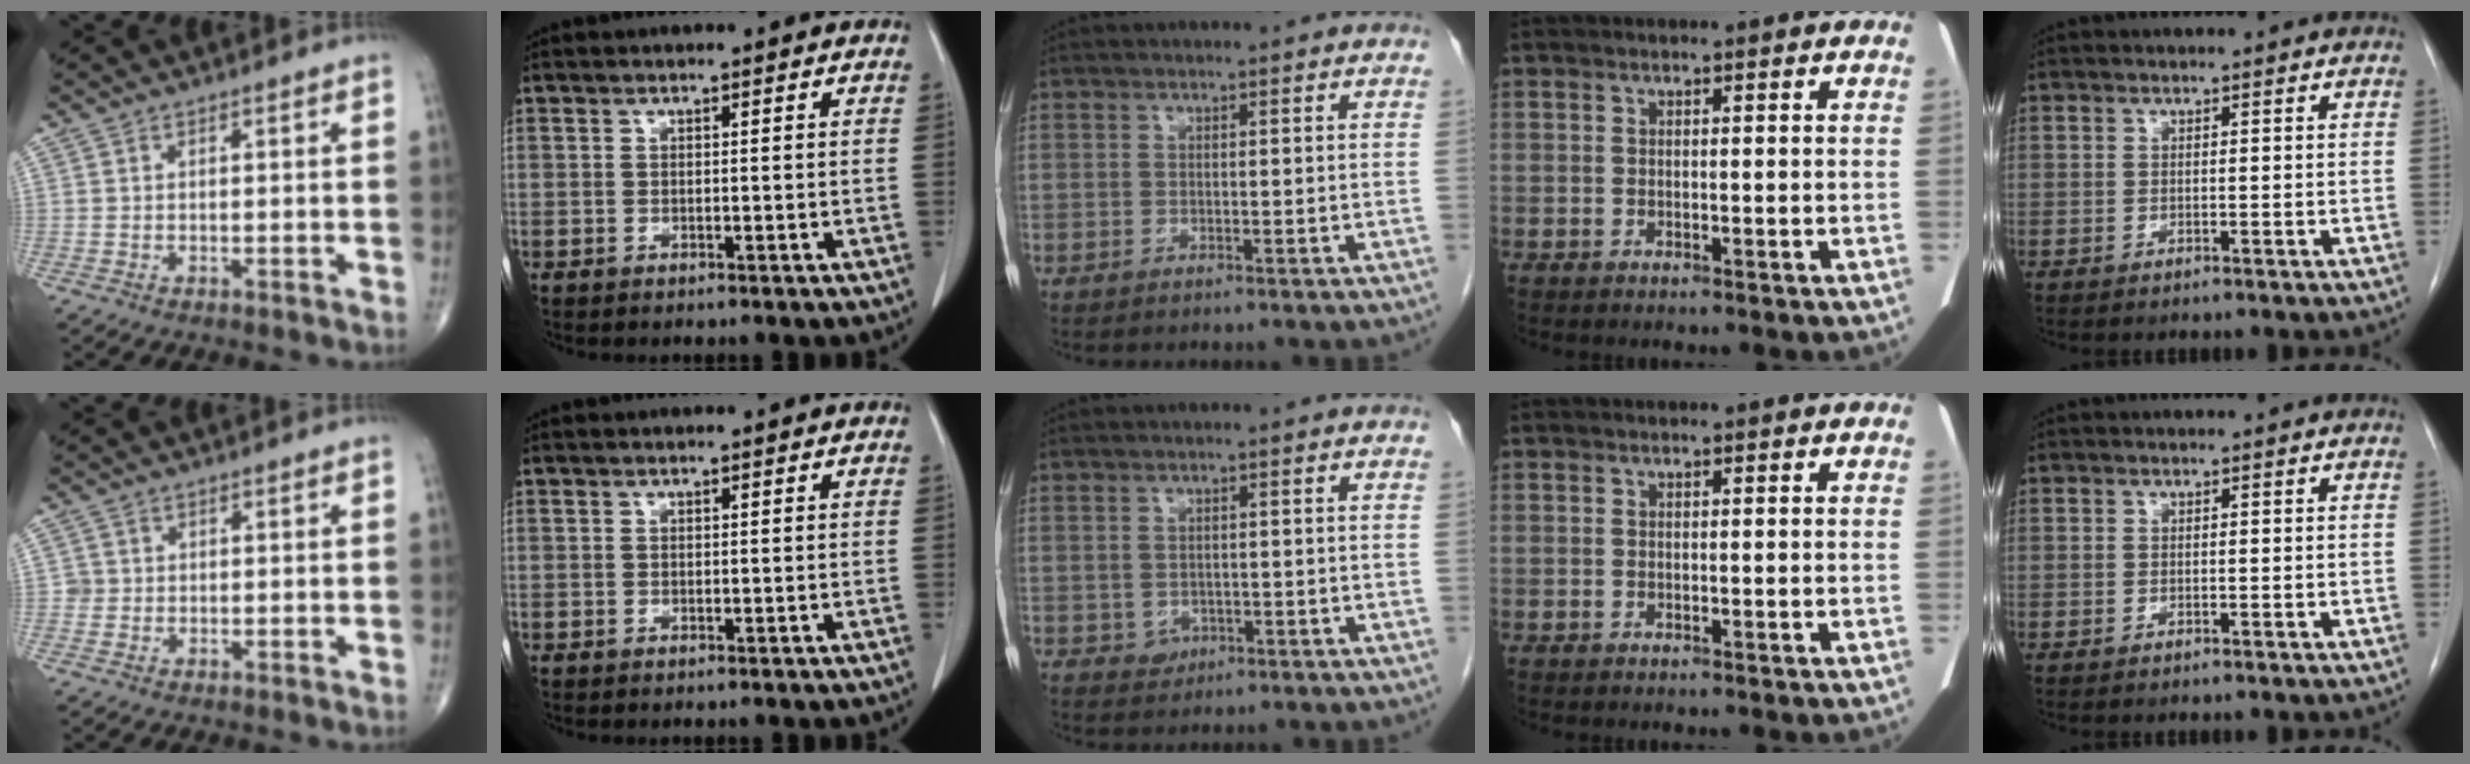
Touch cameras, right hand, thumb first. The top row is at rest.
{"thumb": {"total": 1.3, "force": [-0.1, 1.3, 0.0], "torque": [0.010, 0.006, -0.004]}, "middle": {"total": 1.8, "force": [-0.6, 1.6, 0.6], "torque": [-0.007, 0.004, -0.003]}}